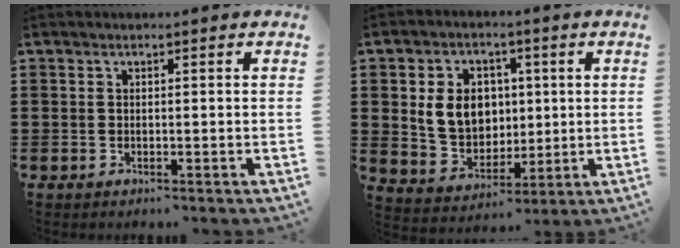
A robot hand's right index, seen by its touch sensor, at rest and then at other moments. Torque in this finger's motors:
{"motor_torque": [0.69, -0.05, 0.85, 0.16]}